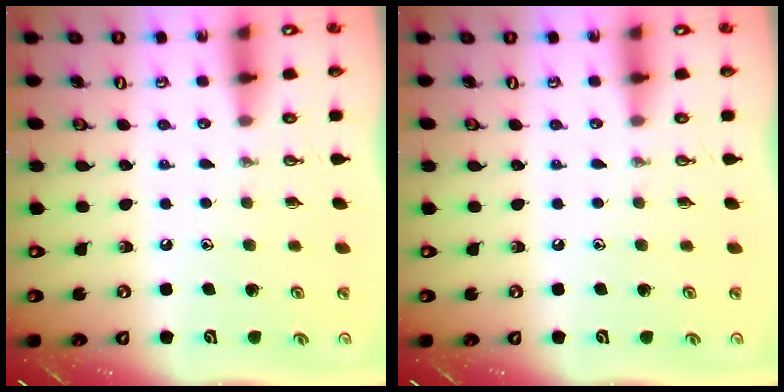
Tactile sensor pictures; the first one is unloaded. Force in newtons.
{"total": 0.0}